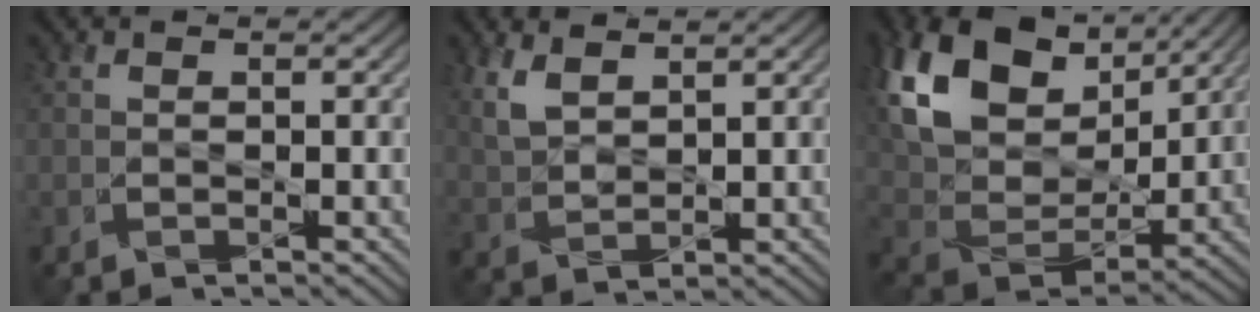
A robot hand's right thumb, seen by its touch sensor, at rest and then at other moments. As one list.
[{"total": 5.1, "force": [3.2, 2.4, 3.2], "torque": [-0.087, 0.000, 0.070]}, {"total": 17.0, "force": [7.4, 11.1, 10.5], "torque": [-0.271, 0.019, 0.148]}]